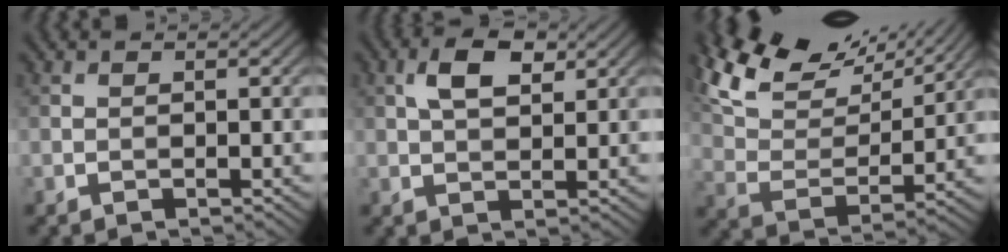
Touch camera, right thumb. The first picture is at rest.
{"total": 4.7, "force": [1.9, 2.4, 3.6], "torque": [-0.074, 0.007, 0.032]}
{"total": 15.0, "force": [11.3, 5.8, 8.1], "torque": [-0.193, 0.021, 0.179]}